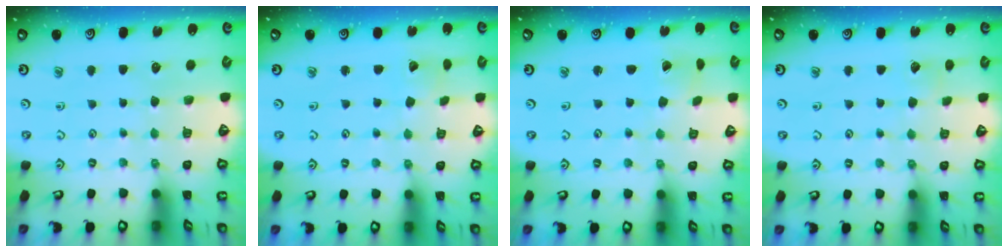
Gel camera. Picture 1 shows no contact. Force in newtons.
{"total": 2.9, "press": 2.9, "slide": 0.3}
{"total": 0.9, "press": 0.8, "slide": 0.4}
{"total": 2.4, "press": 2.4, "slide": 0.2}